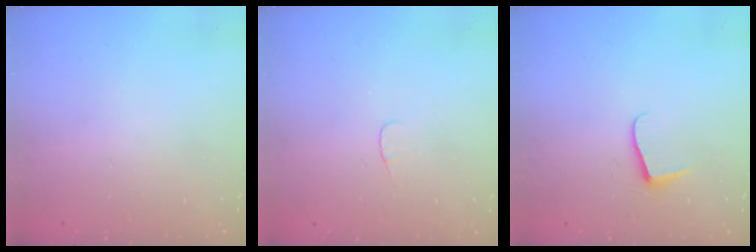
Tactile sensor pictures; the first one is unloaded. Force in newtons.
{"total": 3.1, "press": 3.1, "slide": 0.3}
{"total": 5.9, "press": 5.9, "slide": 0.6}